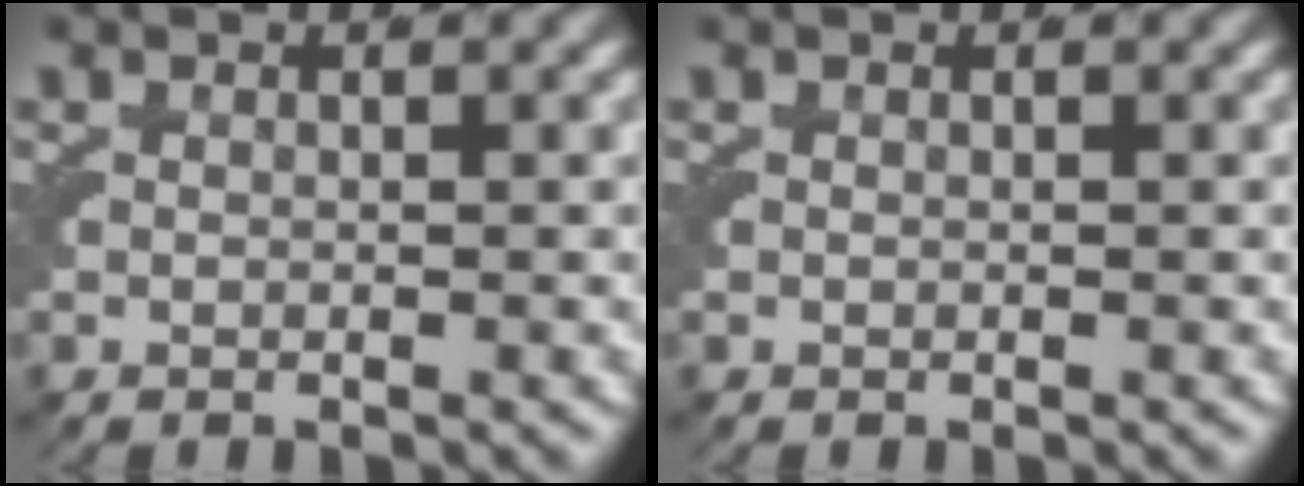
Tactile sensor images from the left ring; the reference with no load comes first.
{"total": 0.0}